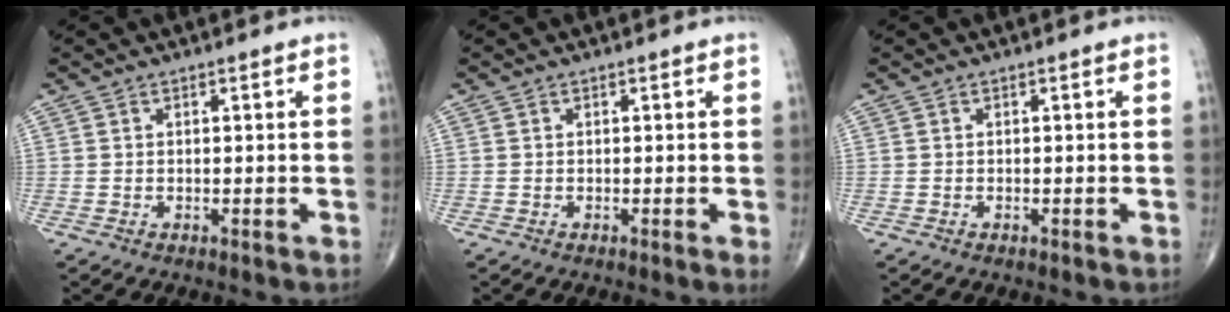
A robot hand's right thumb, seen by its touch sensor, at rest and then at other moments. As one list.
[{"total": 0.9, "force": [0.0, -0.1, 0.9], "torque": [-0.018, -0.004, -0.002]}, {"total": 0.0}]